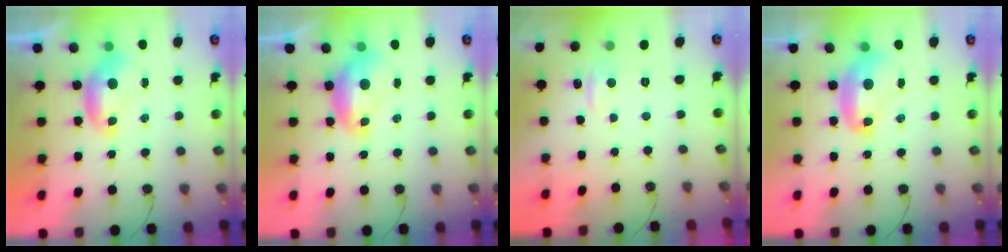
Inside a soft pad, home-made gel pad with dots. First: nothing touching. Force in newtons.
{"total": 2.1, "press": 2.1, "slide": 0.3}
{"total": 1.5, "press": 1.3, "slide": 0.7}
{"total": 3.5, "press": 3.5, "slide": 0.4}